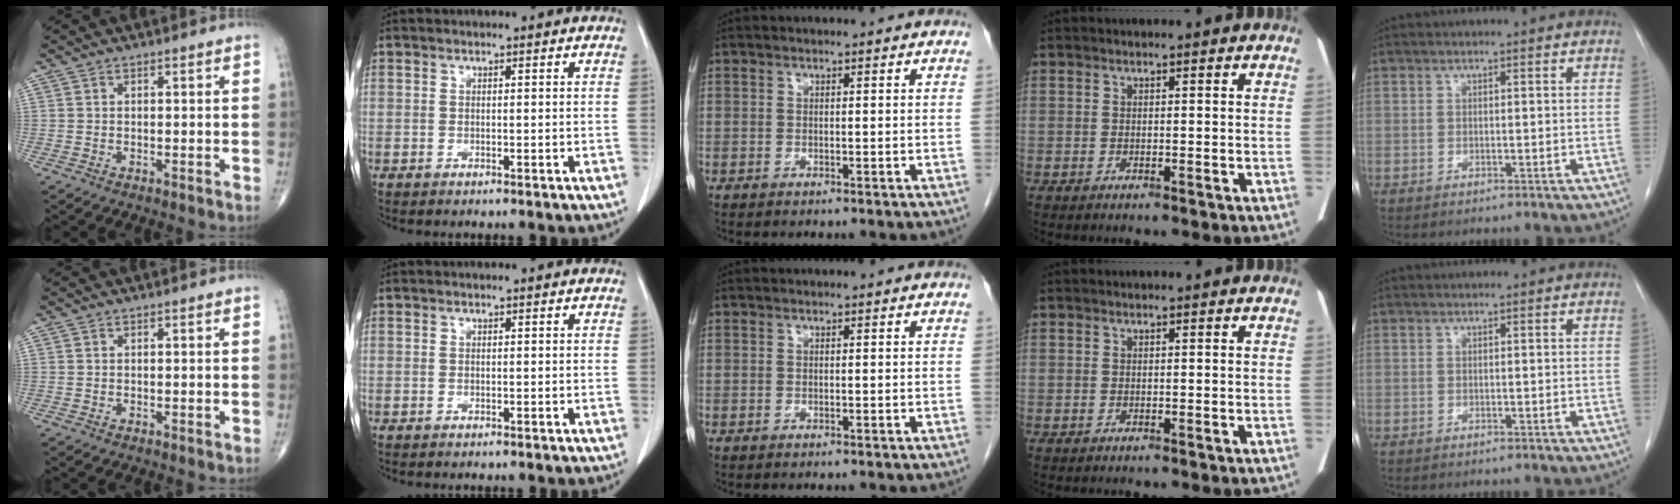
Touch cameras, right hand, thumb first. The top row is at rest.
{}